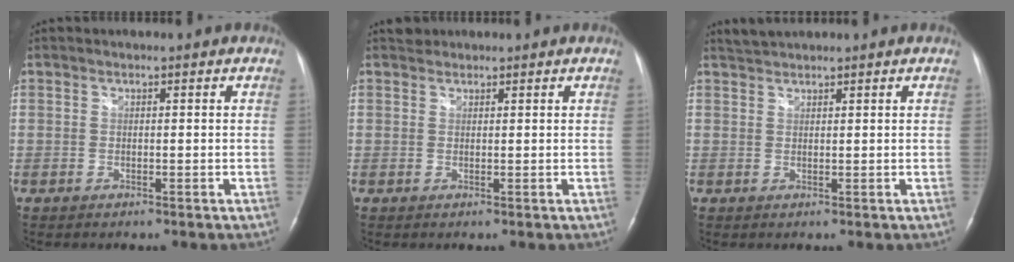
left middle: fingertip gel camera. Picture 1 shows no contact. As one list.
[{"total": 1.2, "force": [1.0, 0.5, -0.2], "torque": [0.000, 0.009, 0.016]}, {"total": 2.0, "force": [2.0, 0.1, 0.2], "torque": [-0.012, 0.012, 0.040]}]